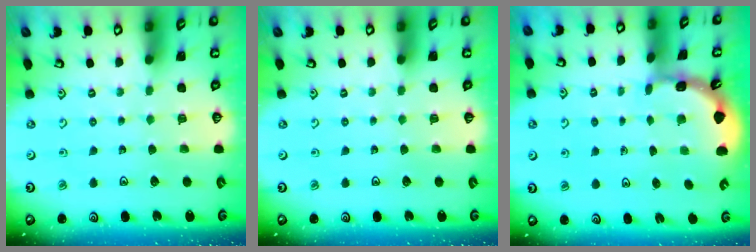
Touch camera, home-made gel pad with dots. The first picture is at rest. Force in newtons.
{"total": 0.0}
{"total": 1.9, "press": 1.9, "slide": 0.1}